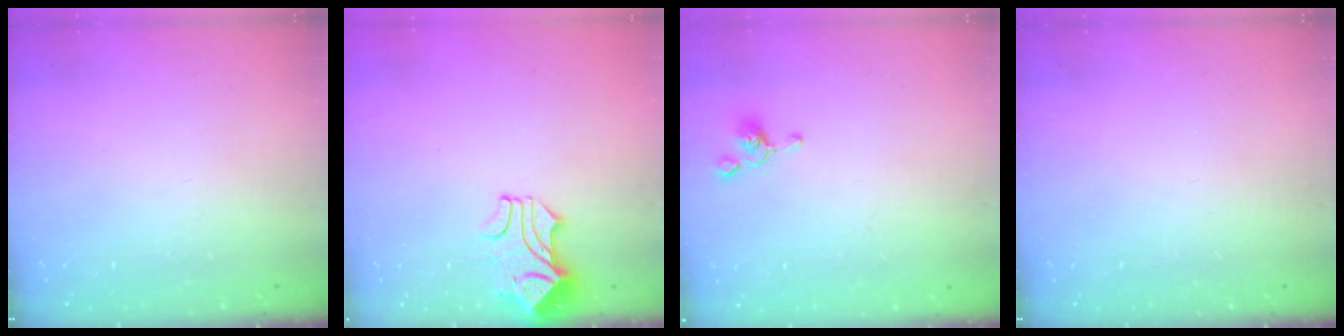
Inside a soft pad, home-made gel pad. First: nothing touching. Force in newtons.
{"total": 1.6, "press": 1.2, "slide": 1.0}
{"total": 2.2, "press": 2.0, "slide": 0.8}
{"total": 0.0}